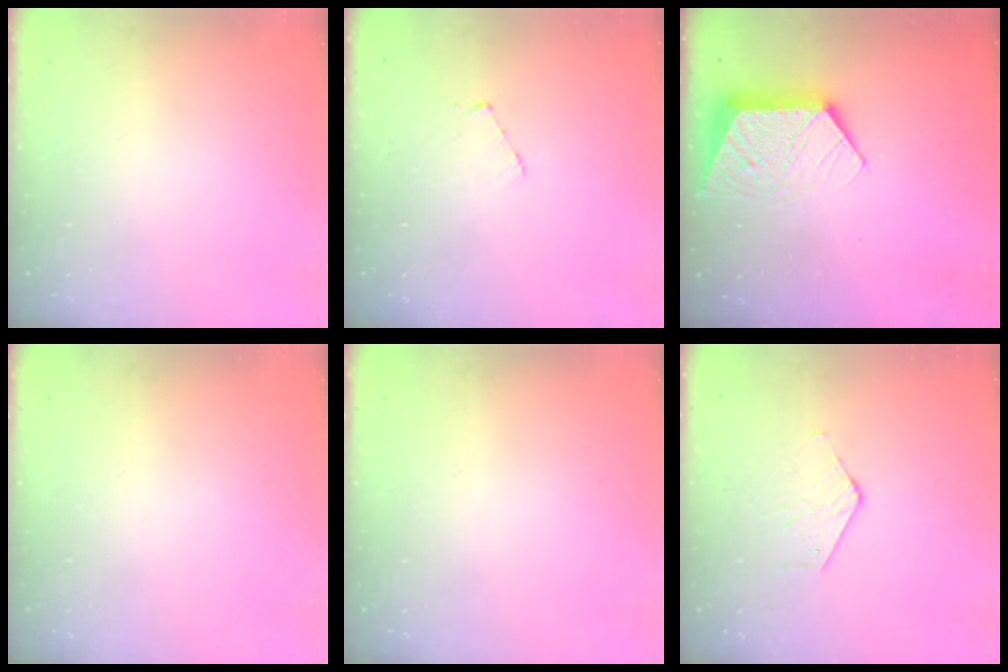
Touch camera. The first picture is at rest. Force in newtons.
{"total": 3.8, "press": 3.8, "slide": 0.3}
{"total": 10.6, "press": 10.5, "slide": 0.5}
{"total": 0.0}
{"total": 0.0}
{"total": 2.5, "press": 2.5, "slide": 0.2}